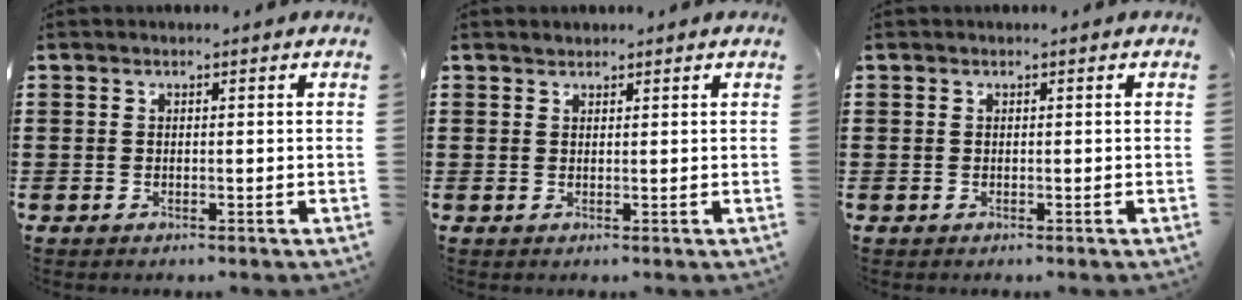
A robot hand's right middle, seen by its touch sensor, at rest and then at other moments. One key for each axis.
{"total": 0.9, "fx": 0.8, "fy": 0.4, "fz": -0.1, "tx": 0.000, "ty": 0.001, "tz": 0.016}
{"total": 0.0}